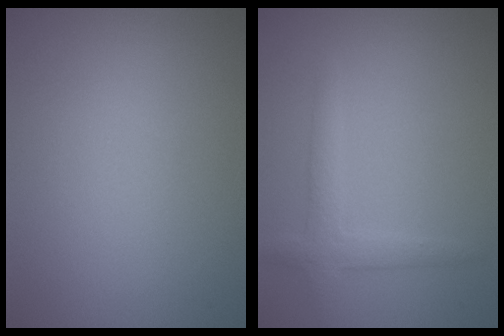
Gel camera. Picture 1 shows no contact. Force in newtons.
{"total": 2.3, "press": 2.3, "slide": 0.2}